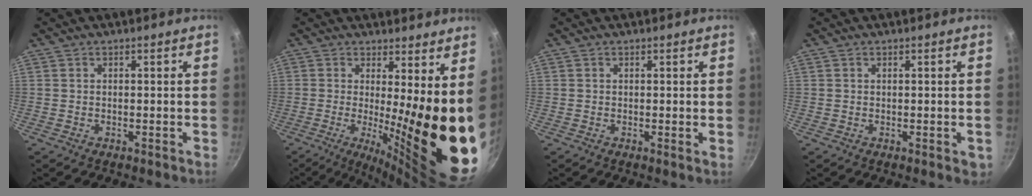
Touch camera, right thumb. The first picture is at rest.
{"total": 17.7, "force": [0.5, 3.7, 17.3], "torque": [-0.228, -0.045, 0.015]}
{"total": 0.5, "force": [0.2, 0.0, 0.5], "torque": [-0.006, -0.005, -0.001]}
{"total": 1.7, "force": [-0.2, 0.8, 1.6], "torque": [-0.013, -0.002, -0.003]}